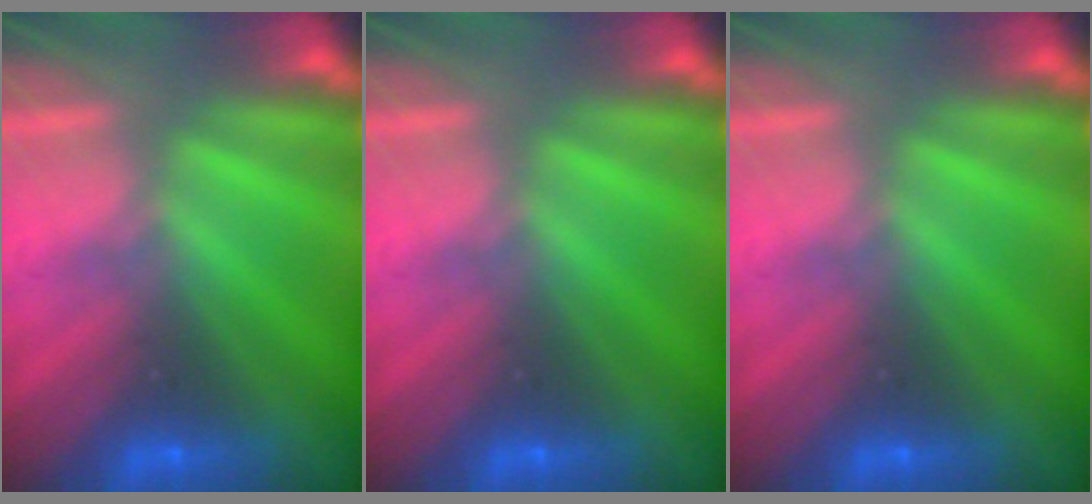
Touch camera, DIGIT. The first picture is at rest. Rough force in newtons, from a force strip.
{"total": 0.0}
{"total": 0.0}